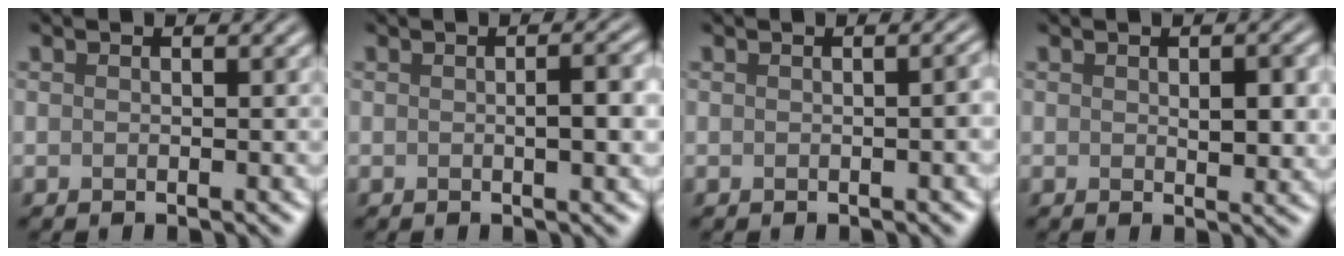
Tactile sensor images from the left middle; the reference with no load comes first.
{"total": 2.9, "force": [0.0, 0.6, 2.8], "torque": [-0.041, 0.003, 0.000]}
{"total": 1.6, "force": [0.0, 0.5, 1.6], "torque": [-0.014, 0.006, 0.001]}
{"total": 3.1, "force": [0.3, 1.3, 2.7], "torque": [-0.038, -0.004, 0.007]}